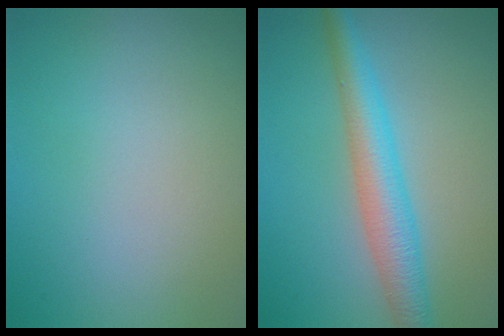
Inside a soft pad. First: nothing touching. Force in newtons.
{"total": 4.9, "press": 4.9, "slide": 0.1}